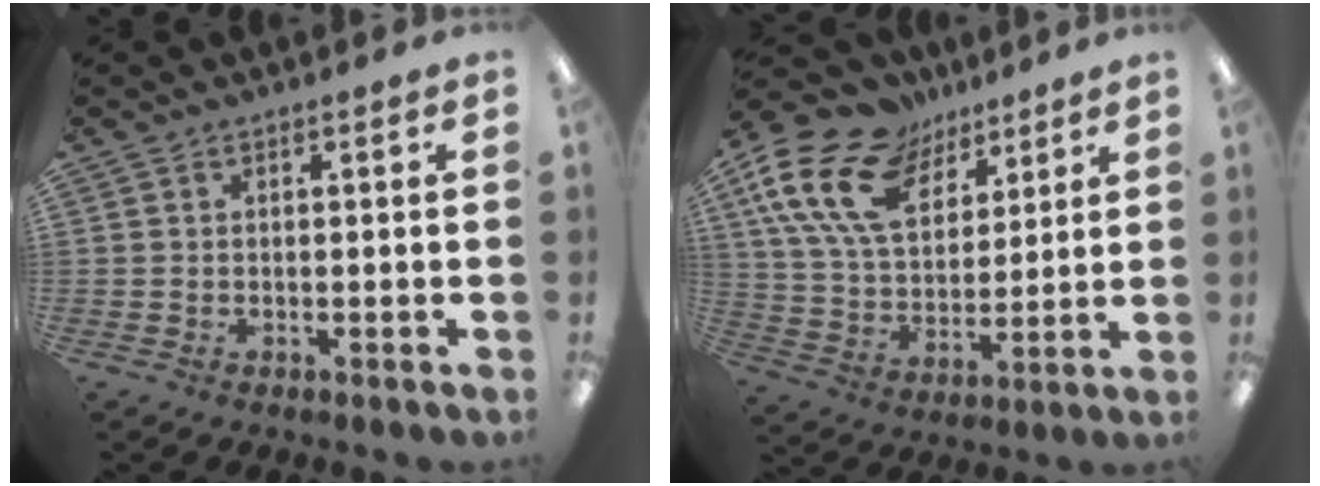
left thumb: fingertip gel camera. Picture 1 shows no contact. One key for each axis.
{"total": 19.0, "fx": 10.9, "fy": 11.3, "fz": 10.8, "tx": -0.221, "ty": -0.042, "tz": 0.201}